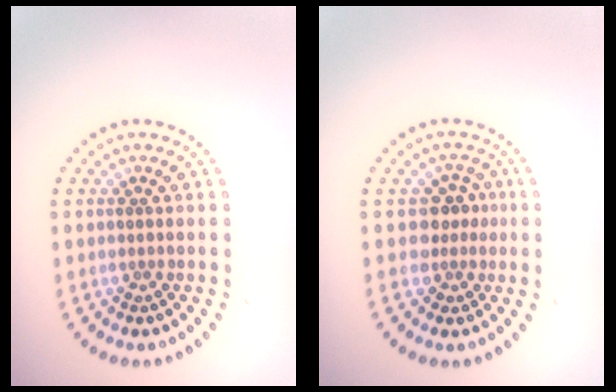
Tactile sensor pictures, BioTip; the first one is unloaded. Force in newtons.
{"total": 2.4, "press": 1.9, "slide": 1.5}